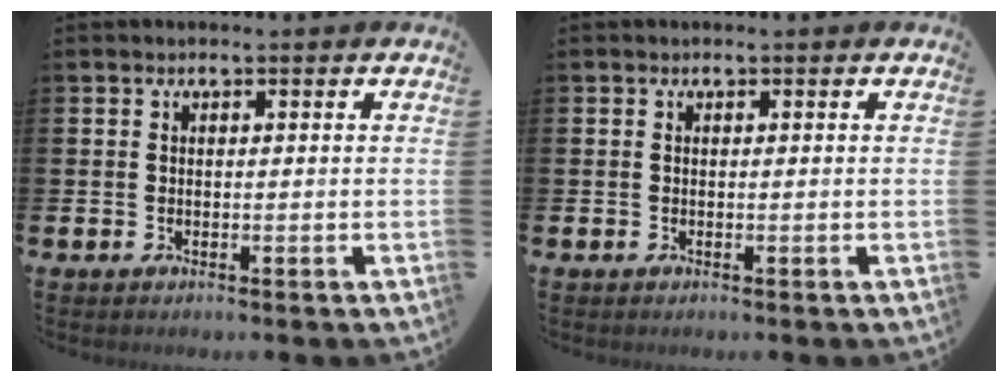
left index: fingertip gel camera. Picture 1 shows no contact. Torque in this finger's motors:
{"motor_torque": [0.00, 0.00, 0.00, 0.00]}